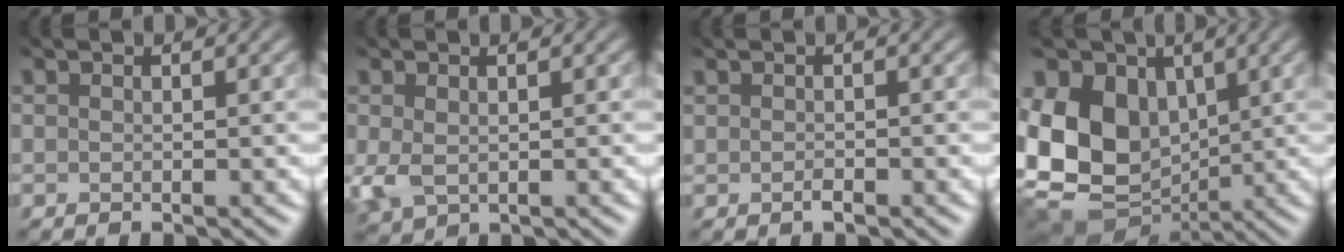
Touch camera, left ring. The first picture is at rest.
{"total": 2.2, "force": [0.3, 1.4, 1.7], "torque": [-0.050, -0.001, 0.010]}
{"total": 0.7, "force": [-0.3, 0.3, 0.6], "torque": [-0.014, -0.005, -0.004]}
{"total": 11.5, "force": [-0.2, 8.8, 7.3], "torque": [-0.155, -0.005, 0.004]}